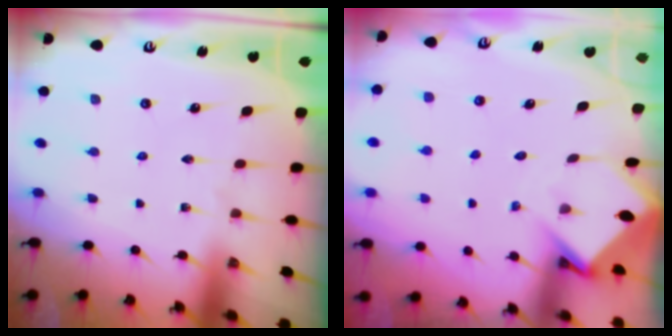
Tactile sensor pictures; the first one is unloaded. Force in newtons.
{"total": 3.6, "press": 3.6, "slide": 0.3}